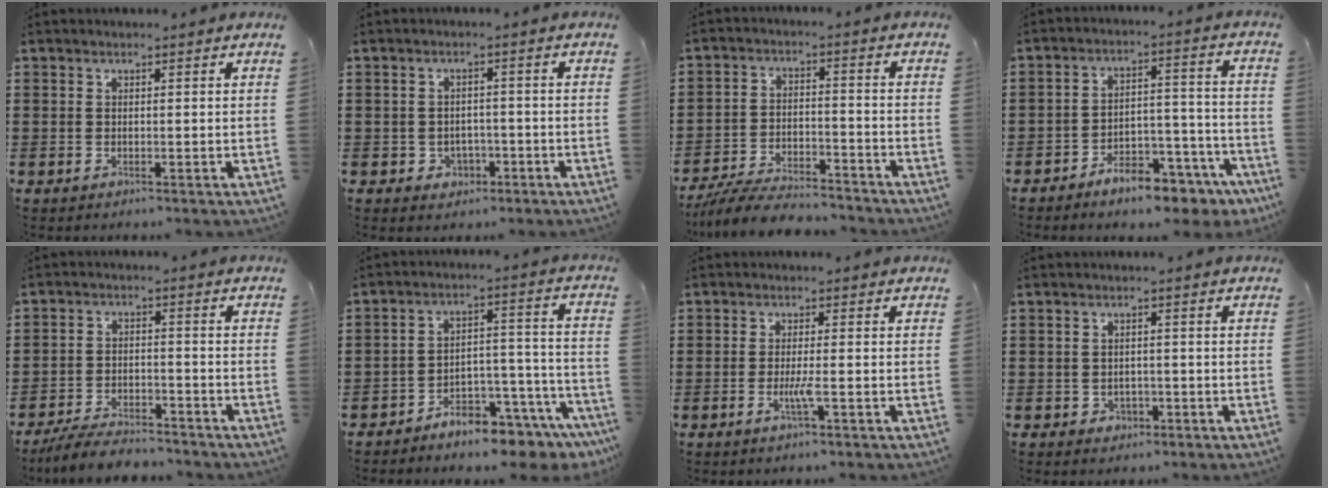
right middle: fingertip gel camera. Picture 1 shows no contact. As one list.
[{"total": 2.1, "force": [-1.1, 1.7, 0.5], "torque": [-0.018, 0.004, -0.028]}, {"total": 7.0, "force": [-6.8, 1.0, 1.6], "torque": [-0.030, 0.010, -0.132]}, {"total": 7.0, "force": [-6.3, 1.7, 2.4], "torque": [-0.039, 0.019, -0.120]}, {"total": 5.5, "force": [-5.3, 0.8, 1.3], "torque": [-0.026, 0.007, -0.105]}, {"total": 6.0, "force": [-5.8, 0.8, 1.2], "torque": [-0.019, 0.012, -0.111]}, {"total": 2.9, "force": [-1.2, 0.2, 2.7], "torque": [-0.047, -0.001, -0.022]}, {"total": 1.5, "force": [-0.8, 1.2, 0.4], "torque": [-0.013, 0.002, -0.019]}]